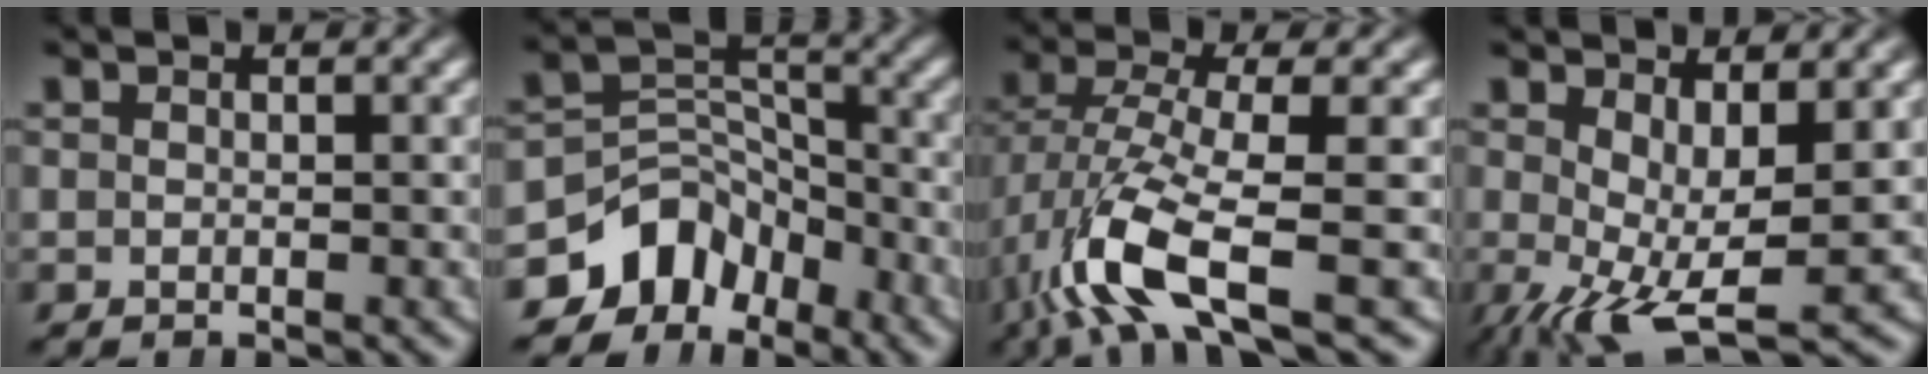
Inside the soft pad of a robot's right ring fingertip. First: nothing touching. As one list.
[{"total": 9.7, "force": [-4.1, 7.6, 4.3], "torque": [-0.066, -0.020, -0.071]}, {"total": 7.5, "force": [-2.2, 3.2, 6.4], "torque": [-0.143, -0.036, -0.020]}, {"total": 6.0, "force": [-2.8, 2.1, 4.9], "torque": [-0.102, -0.052, -0.016]}]